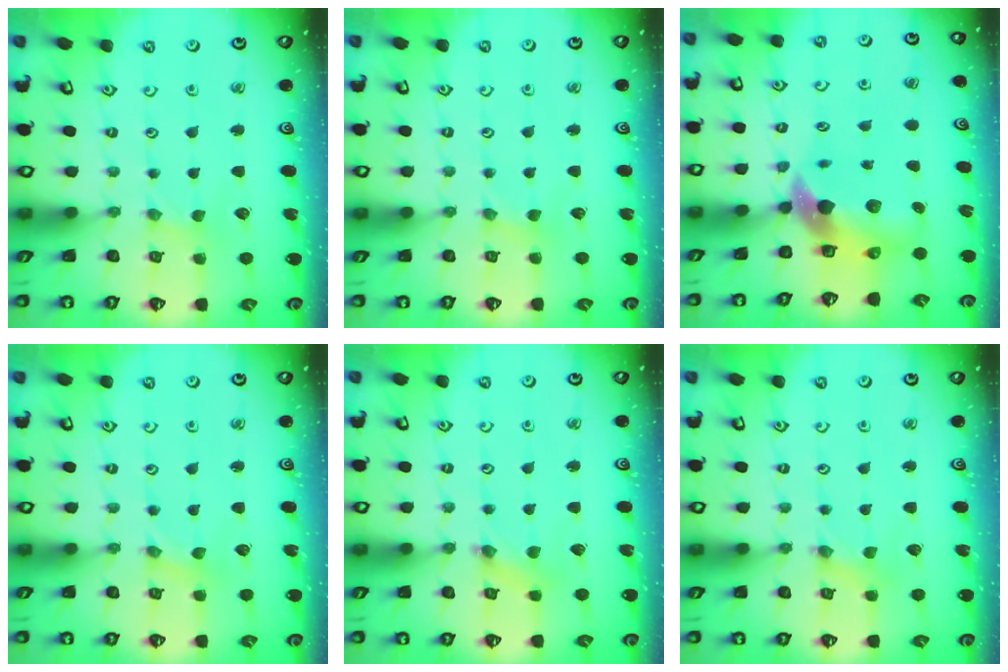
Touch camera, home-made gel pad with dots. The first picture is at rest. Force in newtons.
{"total": 1.2, "press": 1.1, "slide": 0.3}
{"total": 9.1, "press": 9.0, "slide": 1.3}
{"total": 0.0}
{"total": 1.2, "press": 1.1, "slide": 0.2}
{"total": 0.0}